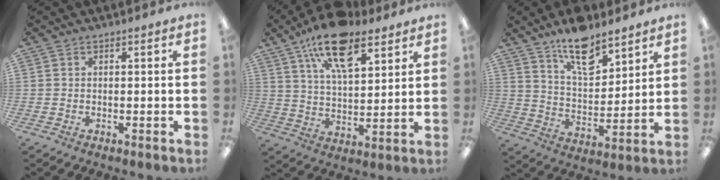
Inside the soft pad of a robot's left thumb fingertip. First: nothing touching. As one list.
[{"total": 16.5, "force": [10.1, 7.4, 10.7], "torque": [-0.173, -0.038, 0.174]}, {"total": 13.0, "force": [10.1, 5.2, 6.4], "torque": [-0.098, -0.060, 0.177]}]